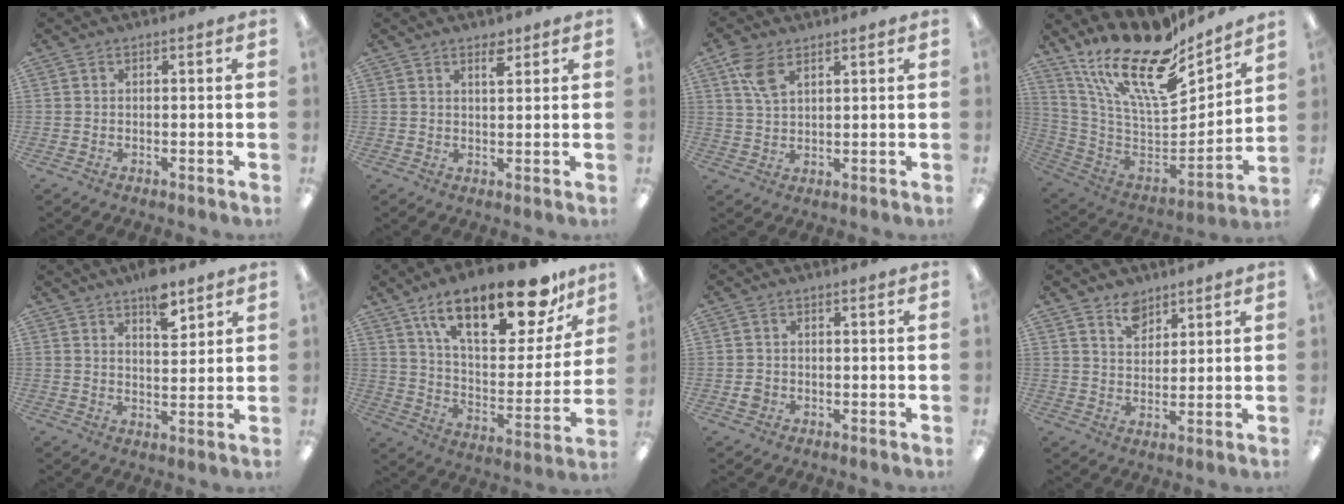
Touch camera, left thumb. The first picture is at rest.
{"total": 2.9, "force": [2.2, 0.9, 1.7], "torque": [-0.014, -0.010, 0.034]}
{"total": 6.6, "force": [4.1, 3.0, 4.2], "torque": [-0.093, -0.005, 0.078]}
{"total": 23.9, "force": [16.7, 8.4, 14.9], "torque": [-0.284, -0.128, 0.291]}
{"total": 7.5, "force": [5.5, 3.0, 4.2], "torque": [-0.048, -0.035, 0.091]}
{"total": 25.5, "force": [16.4, 10.0, 16.8], "torque": [-0.253, -0.091, 0.270]}
{"total": 1.8, "force": [-0.2, 1.5, 1.0], "torque": [-0.019, 0.004, -0.005]}
{"total": 5.8, "force": [4.5, 3.3, 1.5], "torque": [-0.019, -0.019, 0.082]}